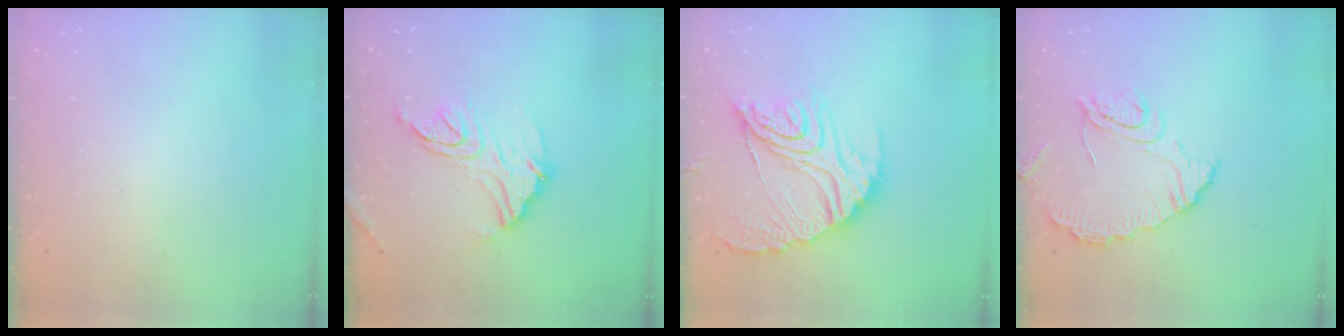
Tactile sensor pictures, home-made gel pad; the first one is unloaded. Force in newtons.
{"total": 14.3, "press": 14.3, "slide": 1.0}
{"total": 22.6, "press": 22.5, "slide": 2.3}
{"total": 10.9, "press": 10.9, "slide": 0.2}